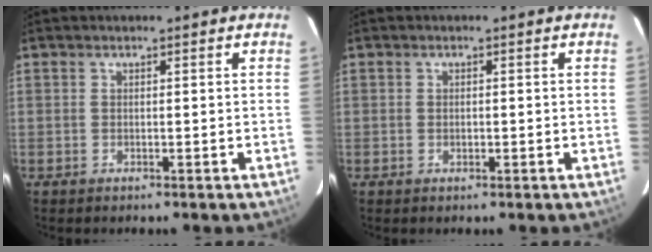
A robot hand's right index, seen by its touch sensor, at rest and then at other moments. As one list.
[{"total": 0.8, "force": [-0.1, 0.7, 0.4], "torque": [-0.005, 0.000, -0.001]}]